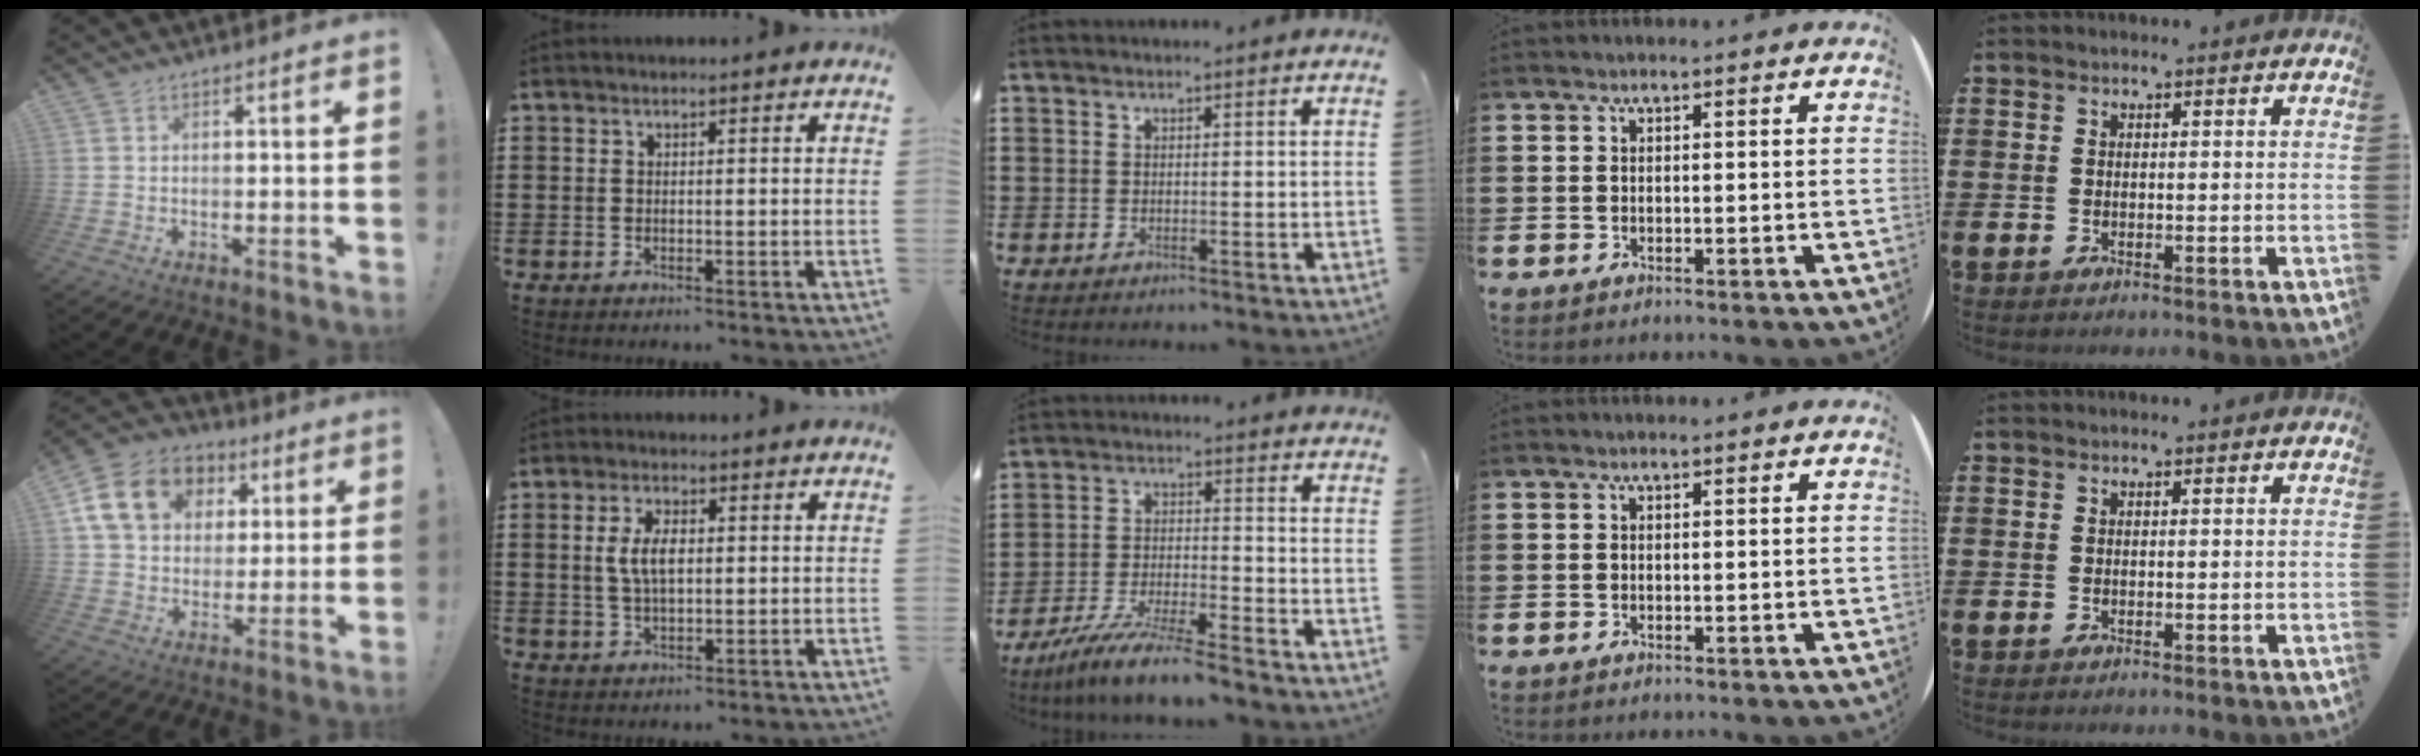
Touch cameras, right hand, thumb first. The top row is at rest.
{"thumb": {"total": 18.0, "force": [6.1, 13.9, 9.5], "torque": [-0.139, -0.007, 0.127]}, "index": {"total": 5.2, "force": [0.6, 2.3, 4.6], "torque": [-0.100, 0.007, 0.006]}, "middle": {"total": 7.7, "force": [-7.0, -0.4, 3.3], "torque": [-0.070, -0.009, -0.135]}}